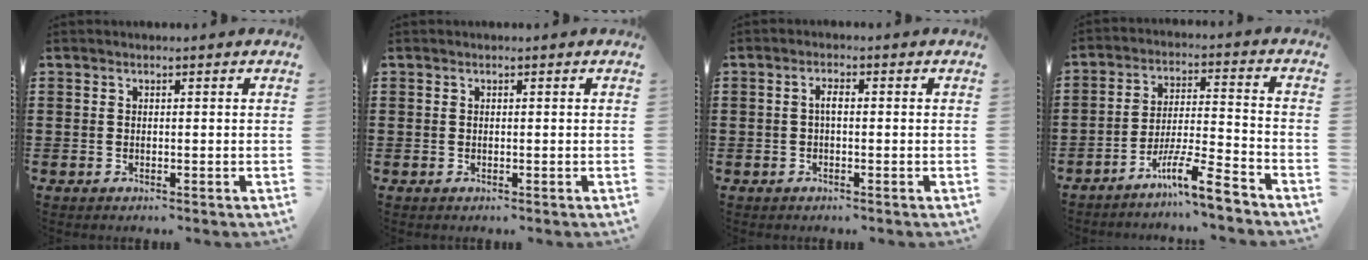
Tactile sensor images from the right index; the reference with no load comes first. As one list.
[{"total": 0.0}, {"total": 1.7, "force": [-0.2, 0.4, 1.6], "torque": [-0.031, 0.003, -0.006]}, {"total": 9.2, "force": [-7.1, 0.8, 5.8], "torque": [-0.108, 0.004, -0.137]}]